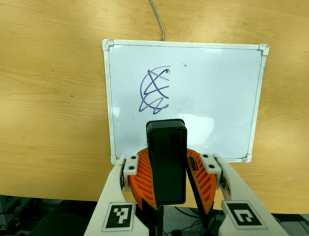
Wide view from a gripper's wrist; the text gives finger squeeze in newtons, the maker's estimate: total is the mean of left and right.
{"total": 9.7, "left": 10.2, "right": 9.2}